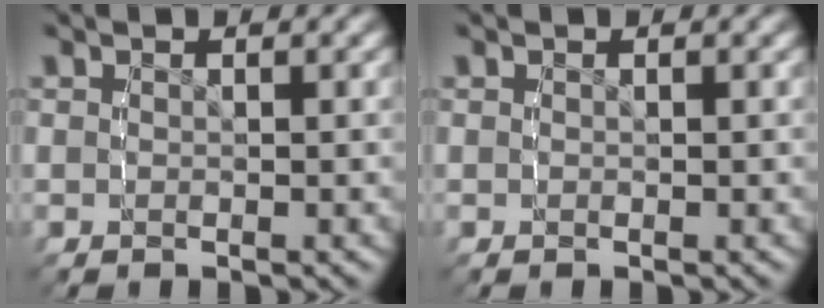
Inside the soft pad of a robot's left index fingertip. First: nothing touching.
{"total": 0.0}